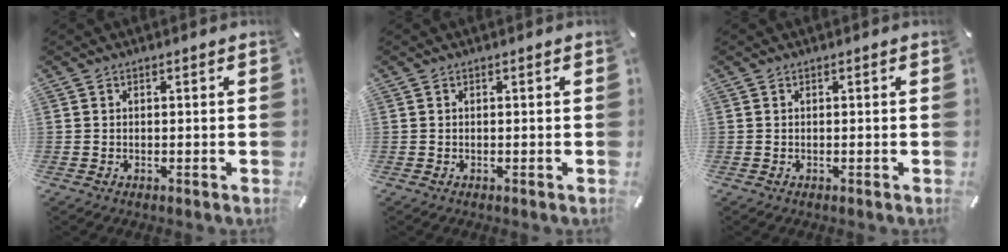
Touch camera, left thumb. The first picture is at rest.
{"total": 0.0}
{"total": 0.0}